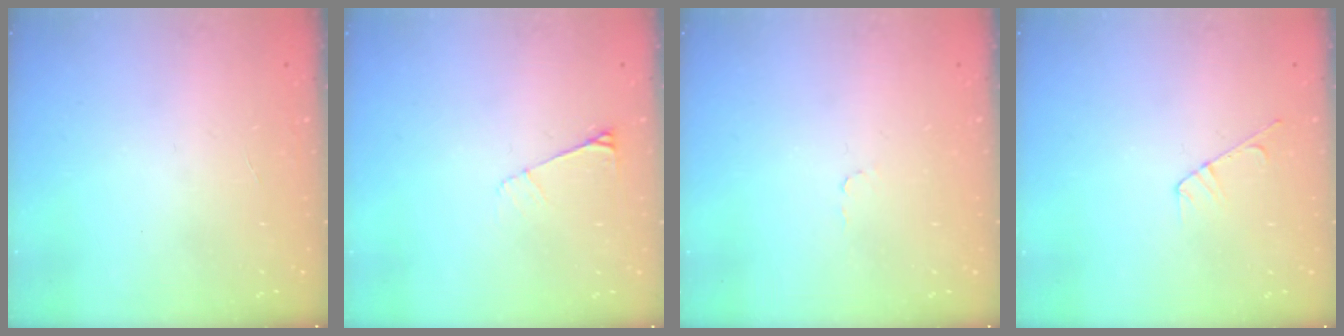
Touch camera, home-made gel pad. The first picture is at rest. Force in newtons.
{"total": 4.5, "press": 4.4, "slide": 0.6}
{"total": 2.7, "press": 2.7, "slide": 0.3}
{"total": 4.8, "press": 4.7, "slide": 0.6}